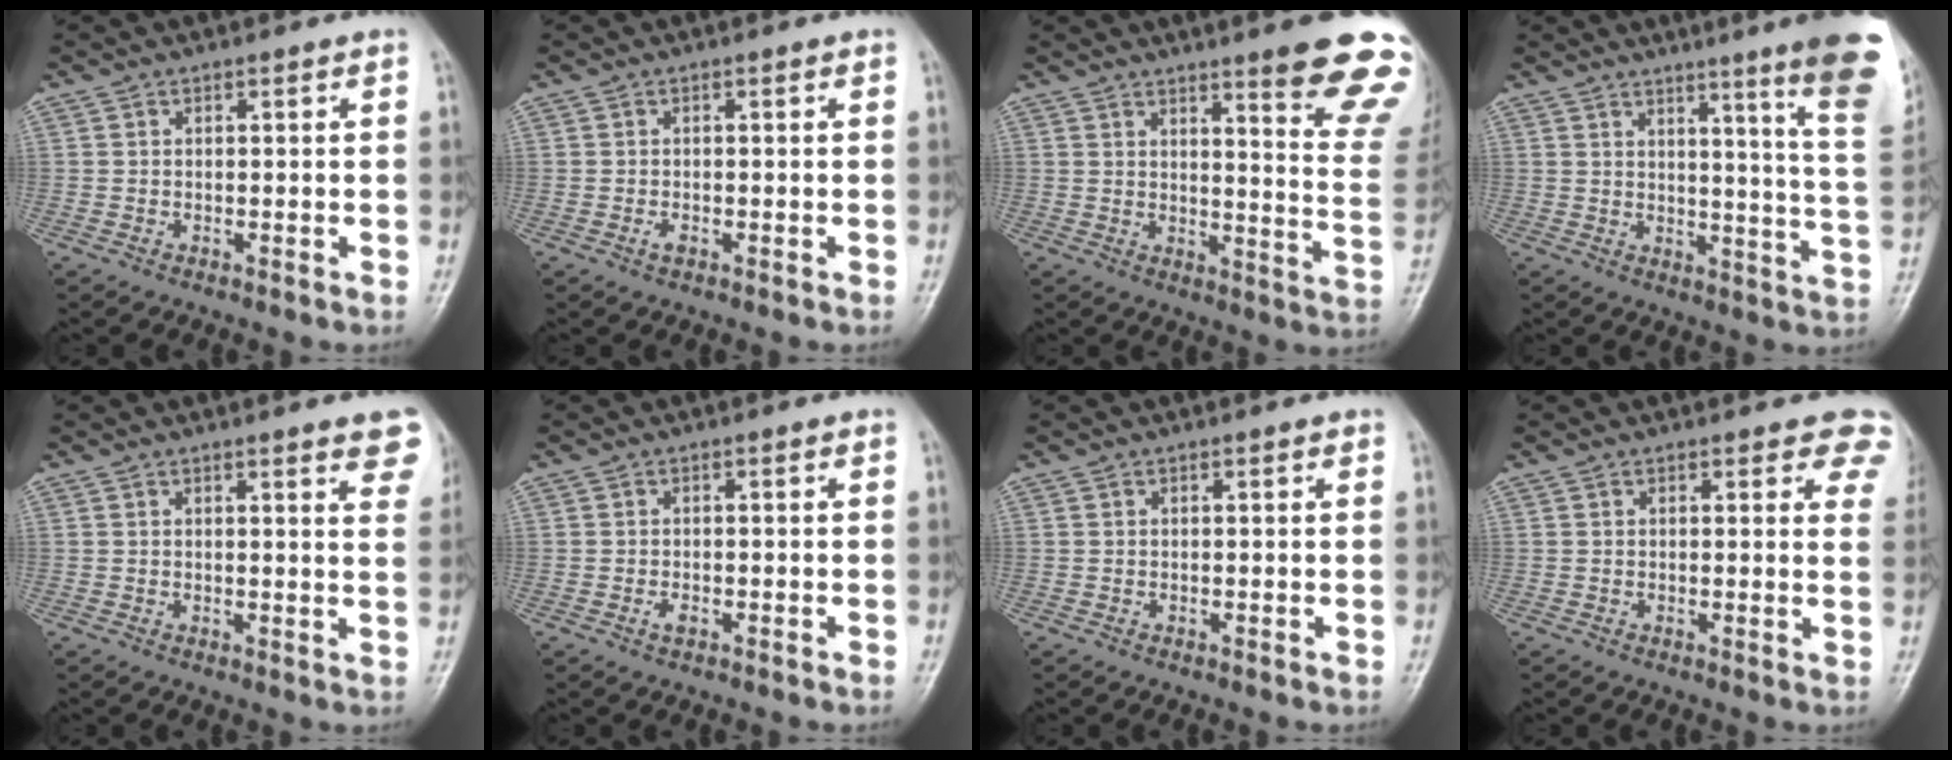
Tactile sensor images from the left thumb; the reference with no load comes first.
{"total": 1.2, "force": [-0.4, 0.5, 1.0], "torque": [-0.017, 0.006, -0.004]}
{"total": 17.2, "force": [11.7, 1.9, 12.5], "torque": [-0.124, -0.075, 0.140]}
{"total": 17.0, "force": [10.4, 0.5, 13.4], "torque": [-0.150, -0.070, 0.116]}
{"total": 8.5, "force": [5.4, 1.8, 6.3], "torque": [-0.050, -0.015, 0.052]}
{"total": 1.3, "force": [-0.5, 0.6, 1.0], "torque": [-0.018, 0.006, -0.006]}
{"total": 0.6, "force": [0.4, 0.1, 0.5], "torque": [-0.008, 0.001, 0.002]}
{"total": 7.0, "force": [4.6, 2.8, 4.5], "torque": [-0.016, -0.014, 0.038]}